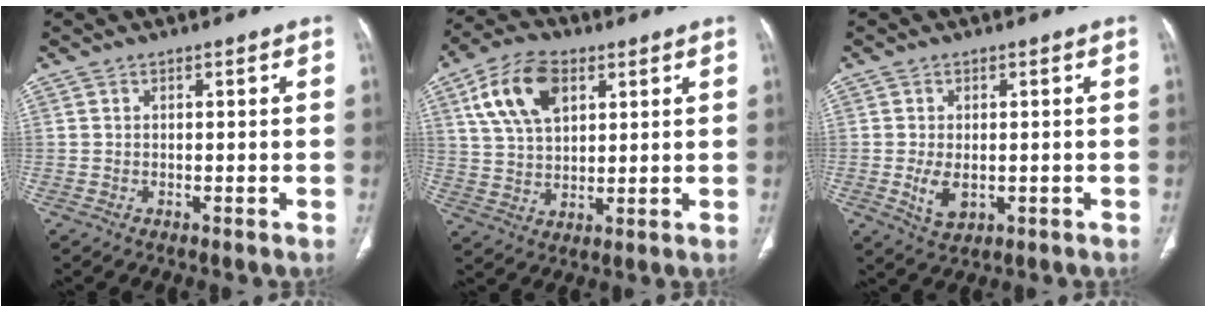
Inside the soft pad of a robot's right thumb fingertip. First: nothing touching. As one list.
[{"total": 12.6, "force": [5.2, 7.4, 8.8], "torque": [-0.154, -0.004, 0.097]}, {"total": 4.5, "force": [-0.7, 2.7, 3.5], "torque": [-0.065, -0.008, -0.003]}]